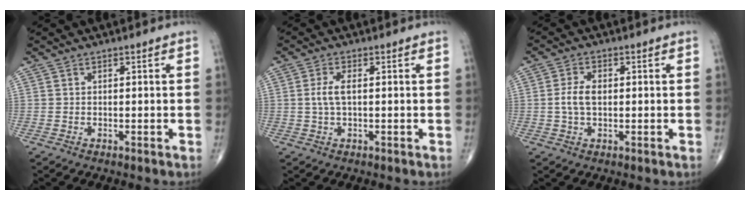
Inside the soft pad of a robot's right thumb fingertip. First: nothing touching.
{"total": 3.4, "force": [0.2, 1.4, 3.1], "torque": [-0.075, 0.005, 0.002]}
{"total": 4.4, "force": [0.1, 2.5, 3.6], "torque": [-0.078, 0.007, -0.001]}